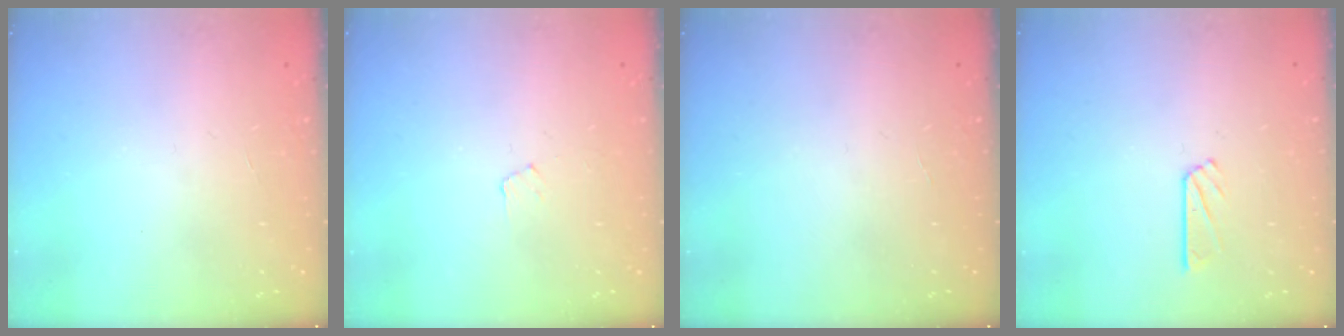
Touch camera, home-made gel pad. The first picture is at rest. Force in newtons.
{"total": 3.6, "press": 3.6, "slide": 0.4}
{"total": 0.0}
{"total": 3.7, "press": 3.7, "slide": 0.3}